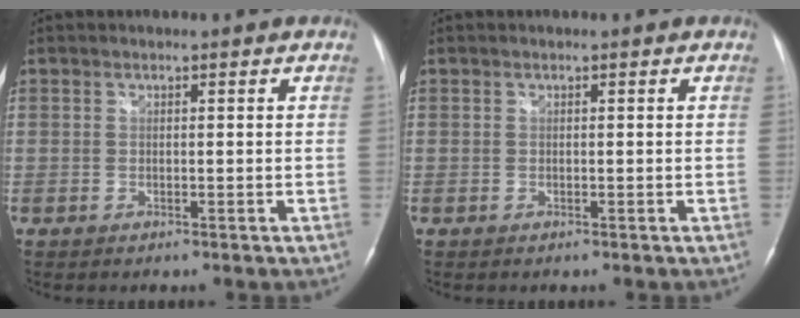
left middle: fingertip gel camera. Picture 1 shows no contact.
{"total": 0.0}